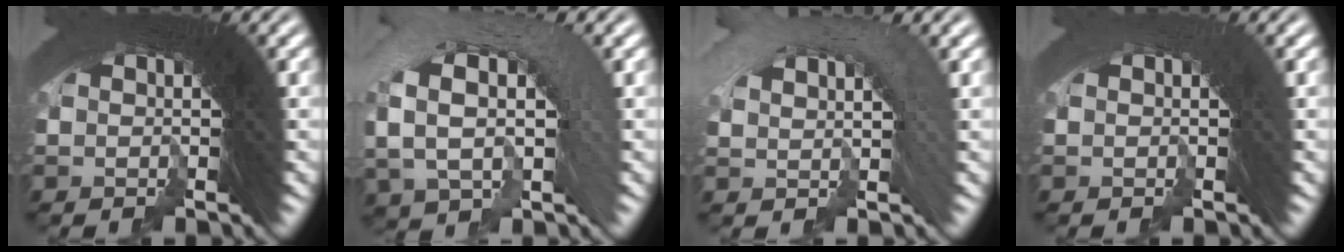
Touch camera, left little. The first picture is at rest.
{"total": 5.6, "force": [-3.0, 4.5, 1.5], "torque": [-0.042, 0.002, -0.053]}
{"total": 2.9, "force": [-2.2, 1.8, -0.2], "torque": [0.000, -0.004, -0.035]}
{"total": 3.1, "force": [-1.6, -1.3, -2.3], "torque": [0.027, -0.013, -0.017]}